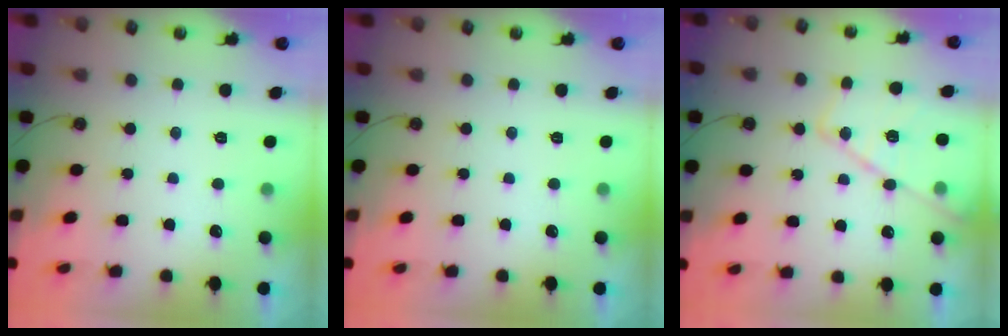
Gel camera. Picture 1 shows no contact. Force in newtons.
{"total": 0.0}
{"total": 15.5, "press": 15.4, "slide": 1.2}